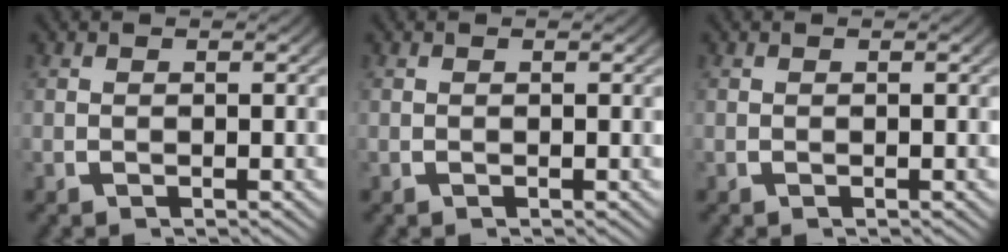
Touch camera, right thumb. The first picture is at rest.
{"total": 0.0}
{"total": 0.0}